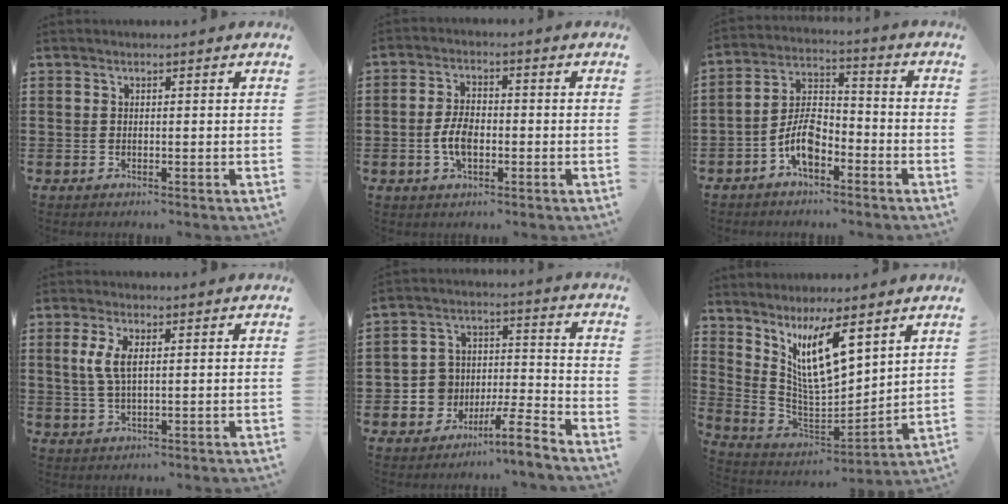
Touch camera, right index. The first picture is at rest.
{"total": 5.0, "force": [-1.0, 2.6, 4.1], "torque": [-0.094, 0.002, -0.024]}
{"total": 7.0, "force": [-3.6, 3.6, 4.9], "torque": [-0.109, 0.012, -0.072]}
{"total": 4.6, "force": [1.1, 1.9, 4.1], "torque": [-0.099, 0.004, 0.012]}
{"total": 5.2, "force": [-4.9, 1.5, 0.9], "torque": [-0.020, 0.001, -0.099]}
{"total": 10.6, "force": [6.0, 2.9, 8.2], "torque": [-0.169, -0.021, 0.116]}